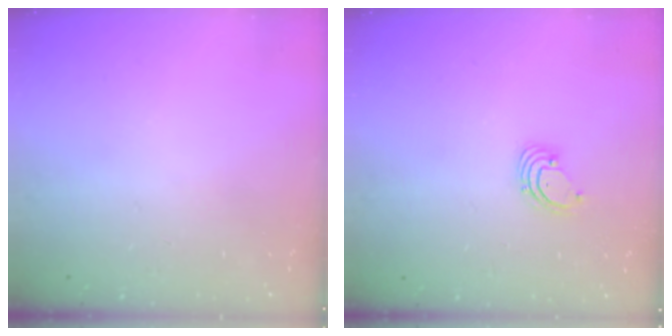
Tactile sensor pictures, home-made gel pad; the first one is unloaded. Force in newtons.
{"total": 1.6, "press": 1.6, "slide": 0.1}